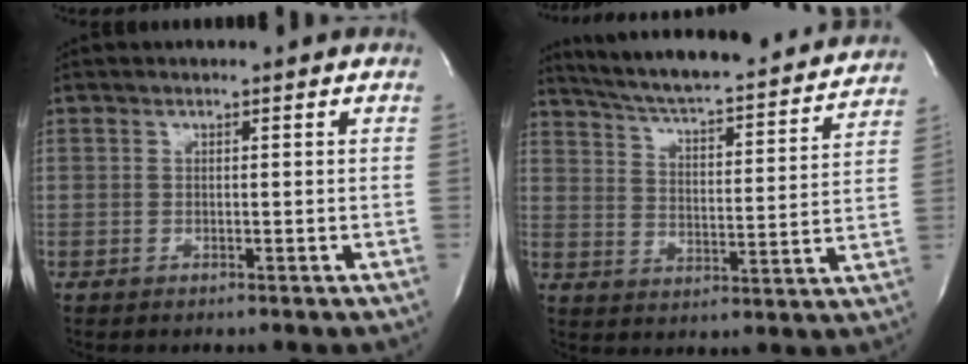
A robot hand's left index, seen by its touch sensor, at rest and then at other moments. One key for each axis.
{"total": 24.1, "fx": 21.9, "fy": 3.2, "fz": 9.4, "tx": -0.153, "ty": -0.018, "tz": 0.296}